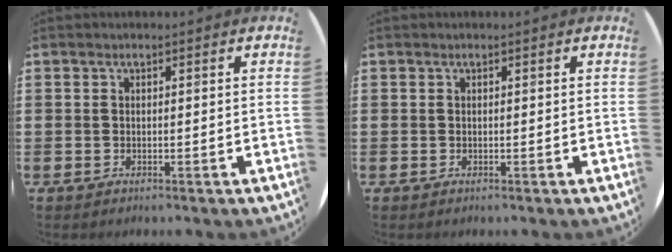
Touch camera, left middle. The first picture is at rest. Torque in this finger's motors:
{"motor_torque": [0.07, -0.04, -0.03, 0.01]}